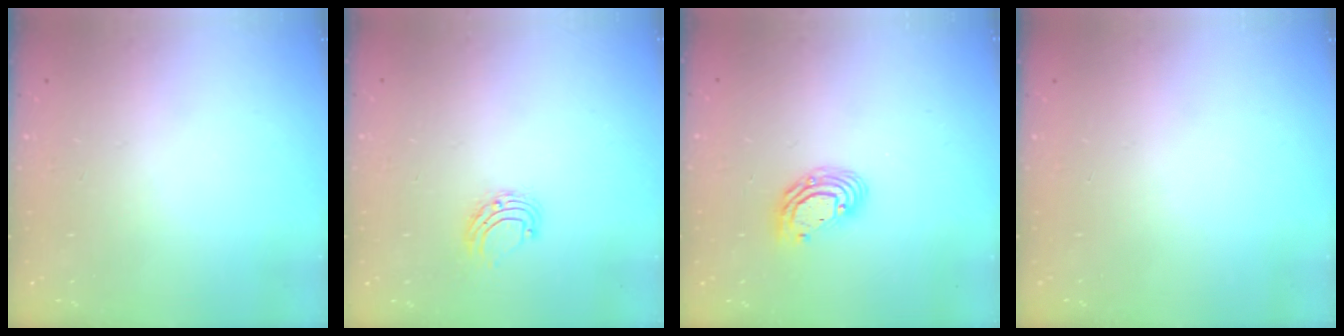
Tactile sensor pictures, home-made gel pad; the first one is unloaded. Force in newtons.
{"total": 5.5, "press": 5.4, "slide": 0.6}
{"total": 8.1, "press": 8.0, "slide": 1.4}
{"total": 0.0}